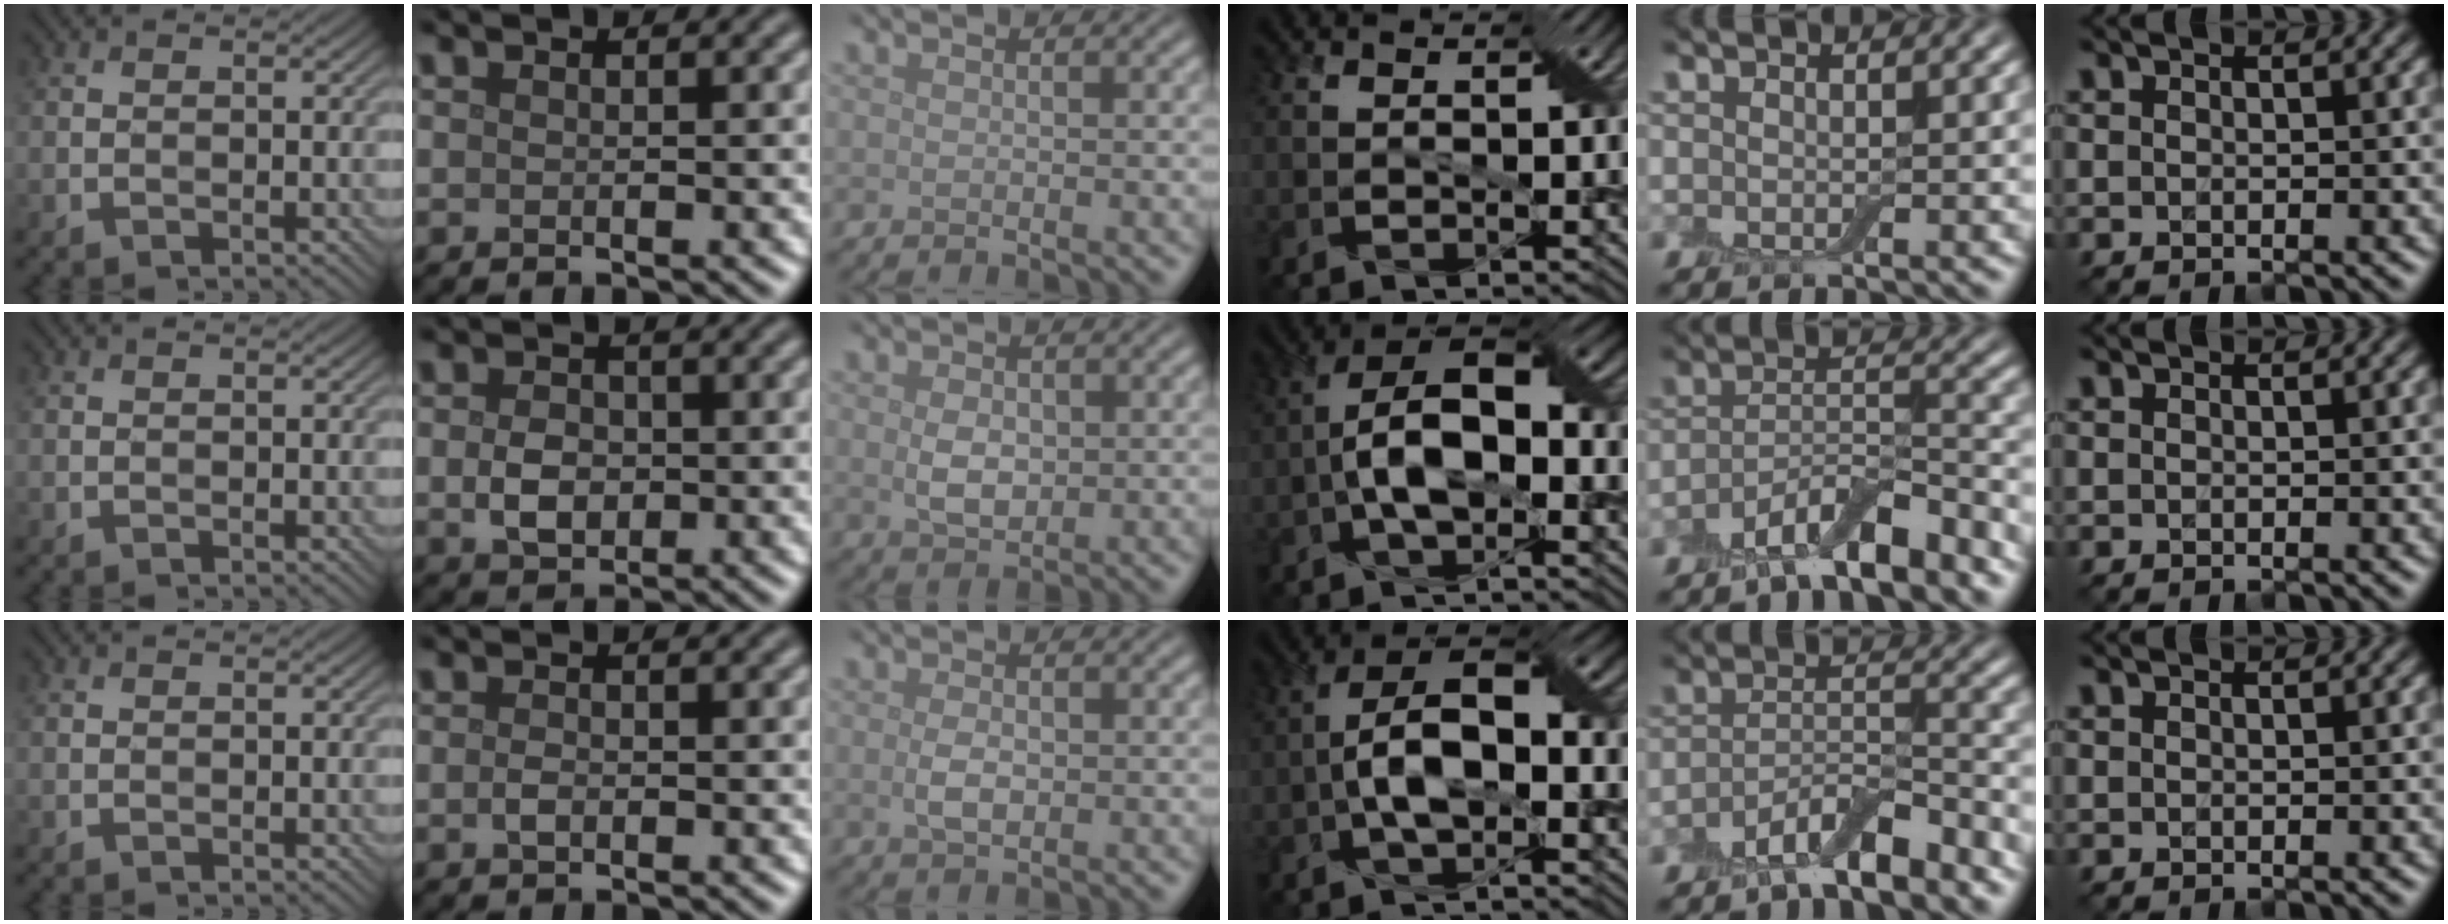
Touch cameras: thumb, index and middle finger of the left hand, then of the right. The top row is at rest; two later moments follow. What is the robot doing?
{"motion": "fold", "object": "apron"}